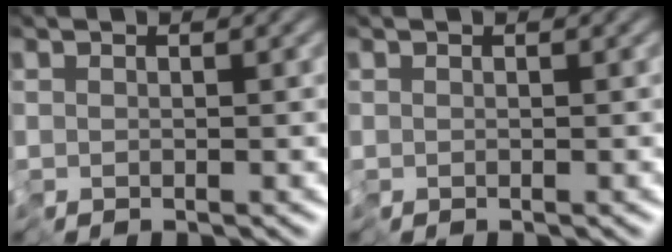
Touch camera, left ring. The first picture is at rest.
{"total": 0.0}